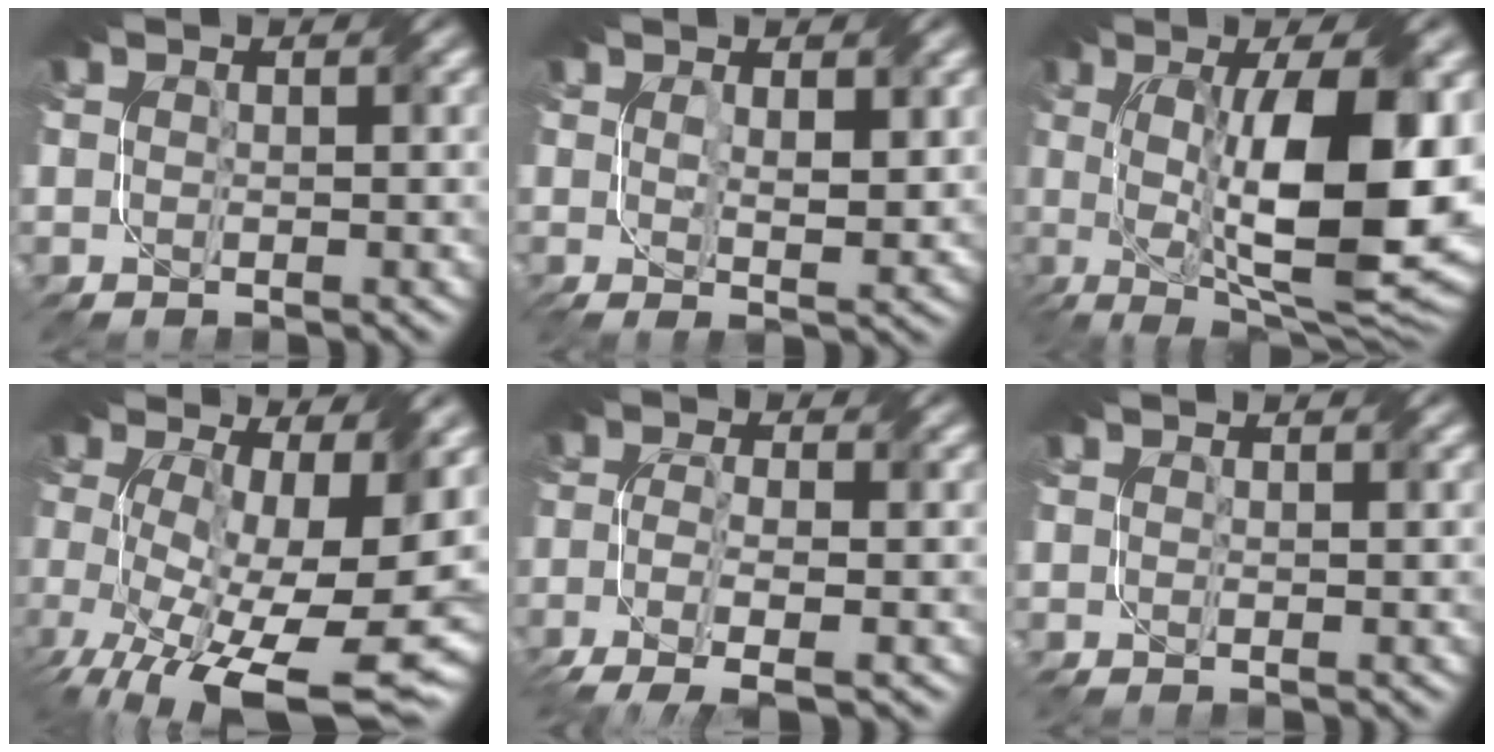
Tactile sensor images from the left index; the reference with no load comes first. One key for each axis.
{"total": 2.9, "fx": 0.8, "fy": 0.8, "fz": 2.7, "tx": -0.048, "ty": -0.007, "tz": 0.024}
{"total": 16.7, "fx": 0.3, "fy": 6.5, "fz": 15.4, "tx": -0.211, "ty": -0.001, "tz": 0.016}
{"total": 15.3, "fx": -2.9, "fy": 6.4, "fz": 13.6, "tx": -0.221, "ty": -0.042, "tz": -0.018}
{"total": 4.7, "fx": -2.5, "fy": 1.4, "fz": 3.8, "tx": -0.082, "ty": -0.008, "tz": -0.053}
{"total": 0.0}